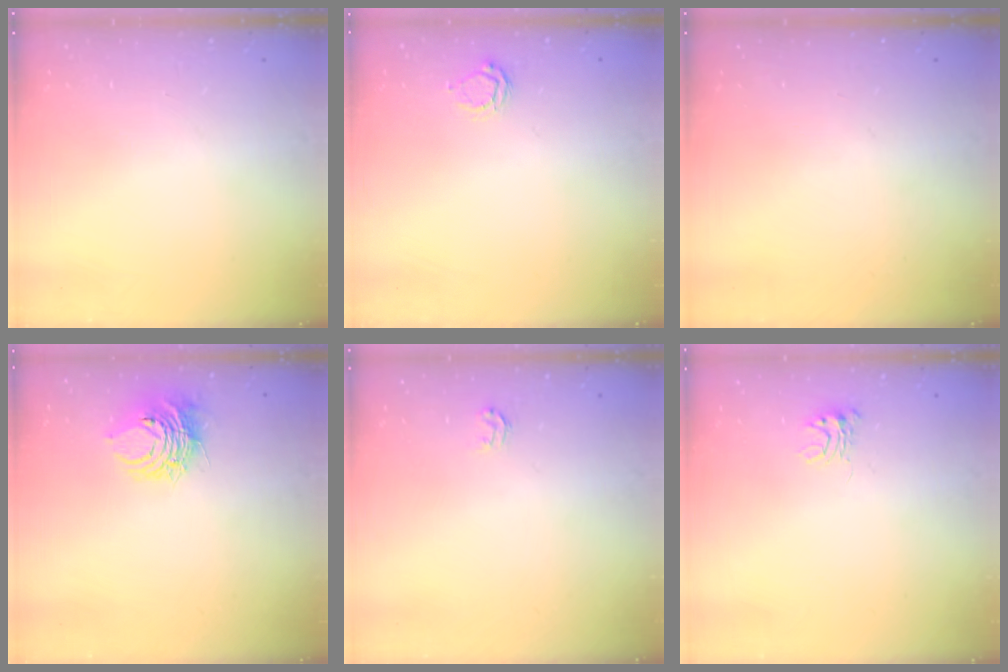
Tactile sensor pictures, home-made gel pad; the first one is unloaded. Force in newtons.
{"total": 4.9, "press": 4.9, "slide": 0.3}
{"total": 0.0}
{"total": 8.2, "press": 8.2, "slide": 1.0}
{"total": 2.9, "press": 2.9, "slide": 0.1}
{"total": 4.6, "press": 4.6, "slide": 0.3}